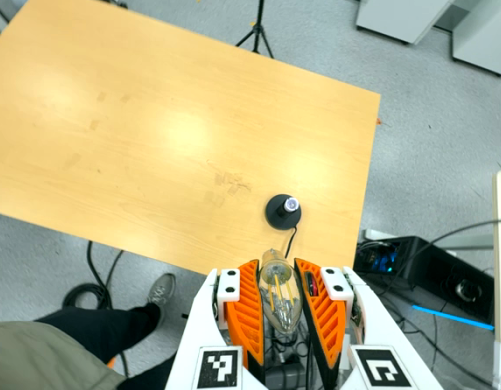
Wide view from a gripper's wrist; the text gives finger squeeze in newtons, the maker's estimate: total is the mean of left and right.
{"total": 20.6, "left": 21.9, "right": 19.3}